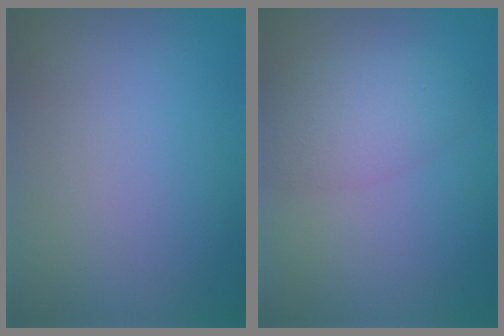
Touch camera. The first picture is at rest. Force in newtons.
{"total": 3.5, "press": 3.5, "slide": 0.2}